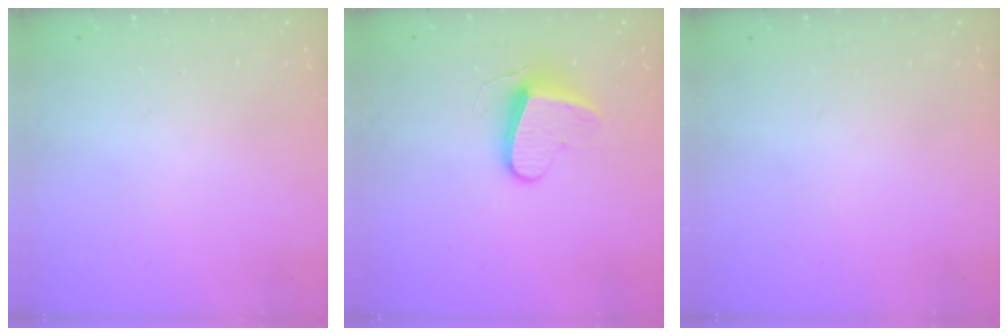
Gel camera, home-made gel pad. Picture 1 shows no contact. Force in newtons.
{"total": 9.5, "press": 9.5, "slide": 0.4}
{"total": 0.0}